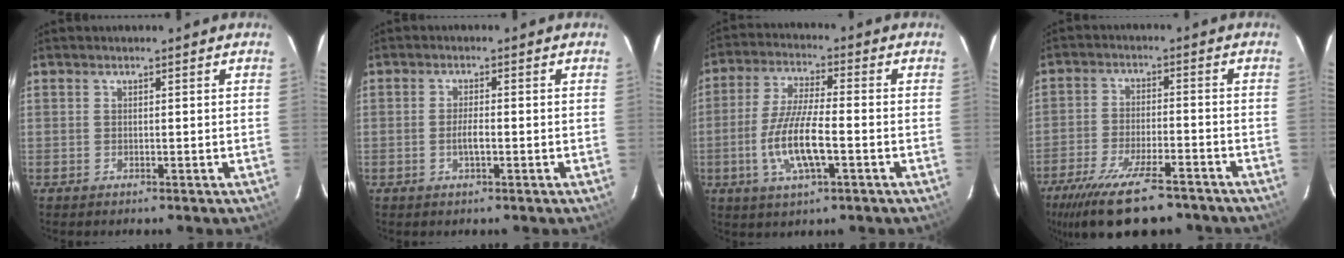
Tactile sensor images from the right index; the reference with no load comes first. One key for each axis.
{"total": 2.3, "fx": -0.7, "fy": 0.6, "fz": 2.1, "tx": -0.041, "ty": -0.002, "tz": -0.013}
{"total": 10.8, "fx": -3.2, "fy": 2.6, "fz": 9.9, "tx": -0.203, "ty": -0.007, "tz": -0.062}
{"total": 16.0, "fx": -12.3, "fy": 4.2, "fz": 9.4, "tx": -0.194, "ty": -0.039, "tz": -0.198}